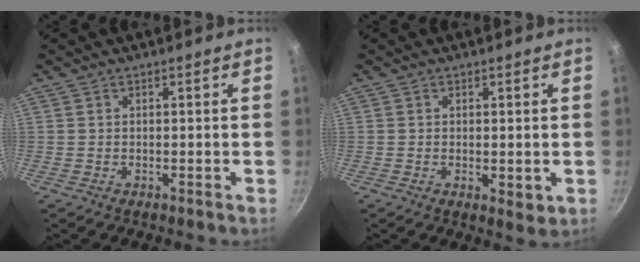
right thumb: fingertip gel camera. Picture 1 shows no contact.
{"total": 2.8, "force": [-0.4, 1.1, 2.5], "torque": [-0.037, -0.010, -0.004]}